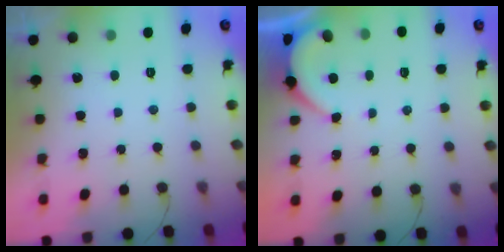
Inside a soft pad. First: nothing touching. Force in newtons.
{"total": 1.9, "press": 1.9, "slide": 0.3}